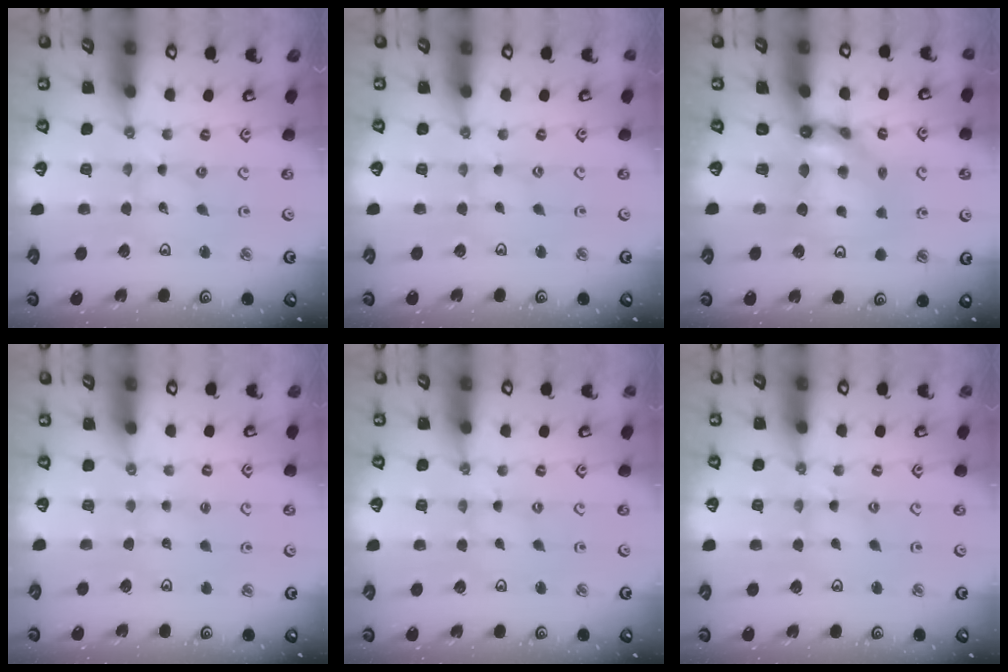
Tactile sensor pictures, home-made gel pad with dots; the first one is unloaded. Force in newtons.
{"total": 0.6, "press": 0.6, "slide": 0.1}
{"total": 9.2, "press": 9.2, "slide": 1.0}
{"total": 1.7, "press": 1.7, "slide": 0.4}
{"total": 0.0}
{"total": 1.8, "press": 1.8, "slide": 0.2}